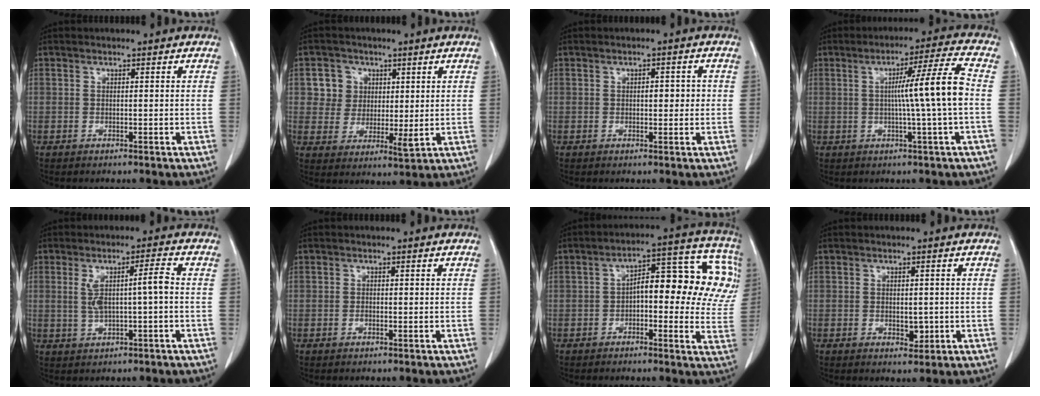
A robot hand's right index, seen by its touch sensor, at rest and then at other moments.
{"total": 6.6, "force": [2.6, 5.8, 1.7], "torque": [-0.028, 0.009, 0.052]}
{"total": 2.7, "force": [0.2, 1.3, 2.3], "torque": [-0.029, 0.006, 0.002]}
{"total": 9.4, "force": [0.0, -1.9, 9.2], "torque": [-0.142, 0.005, 0.003]}
{"total": 5.5, "force": [0.2, 0.5, 5.5], "torque": [-0.098, 0.013, 0.009]}
{"total": 0.6, "force": [-0.2, 0.3, 0.5], "torque": [-0.010, 0.000, -0.003]}
{"total": 17.2, "force": [2.5, 7.1, 15.4], "torque": [-0.199, 0.056, 0.030]}
{"total": 2.4, "force": [-0.4, 1.4, 1.9], "torque": [-0.024, -0.002, 0.000]}